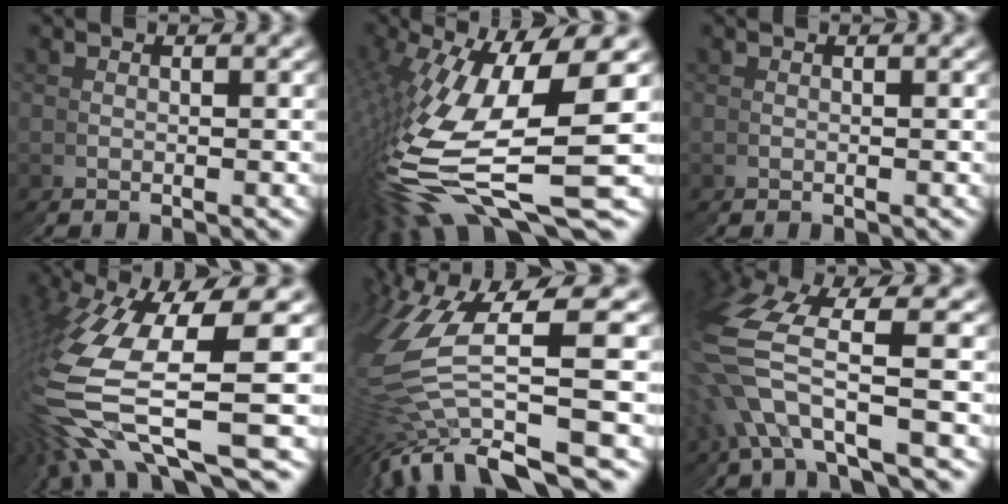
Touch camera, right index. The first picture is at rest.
{"total": 9.6, "force": [-1.1, 4.3, 8.5], "torque": [-0.204, -0.024, 0.009]}
{"total": 0.0}
{"total": 7.4, "force": [0.2, 3.2, 6.6], "torque": [-0.183, -0.004, 0.012]}
{"total": 5.8, "force": [0.0, 2.8, 5.1], "torque": [-0.132, 0.002, -0.006]}
{"total": 3.8, "force": [1.7, 1.9, 2.7], "torque": [-0.099, 0.017, 0.020]}